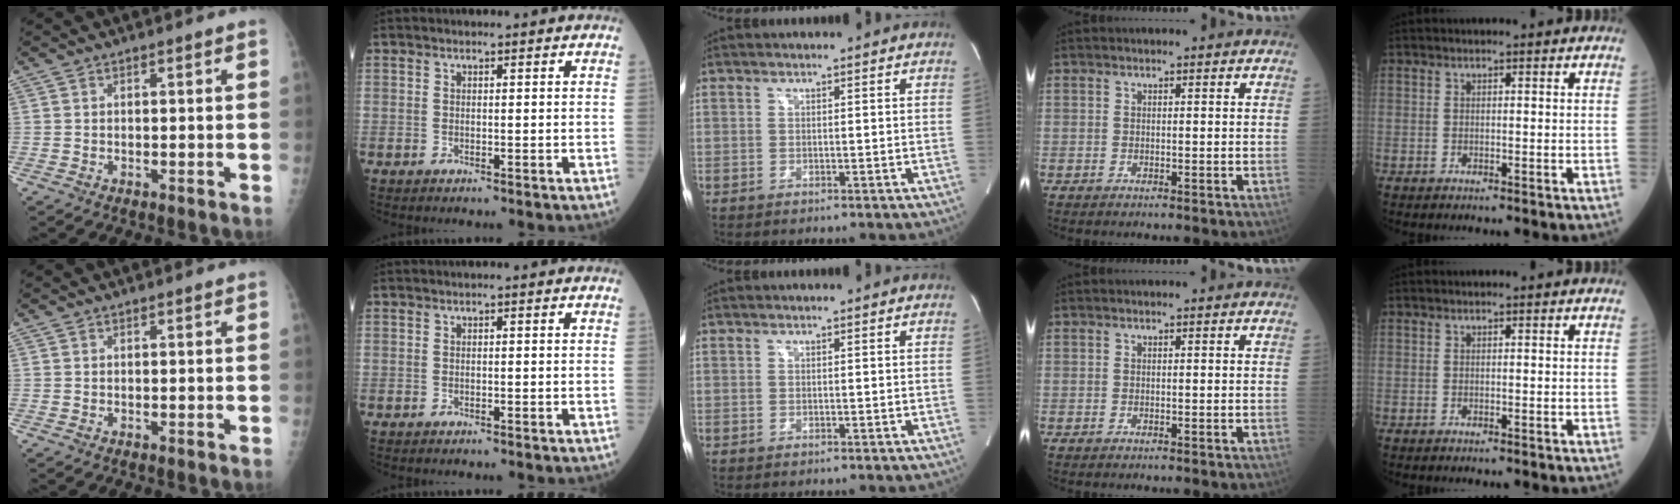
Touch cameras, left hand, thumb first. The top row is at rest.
{}